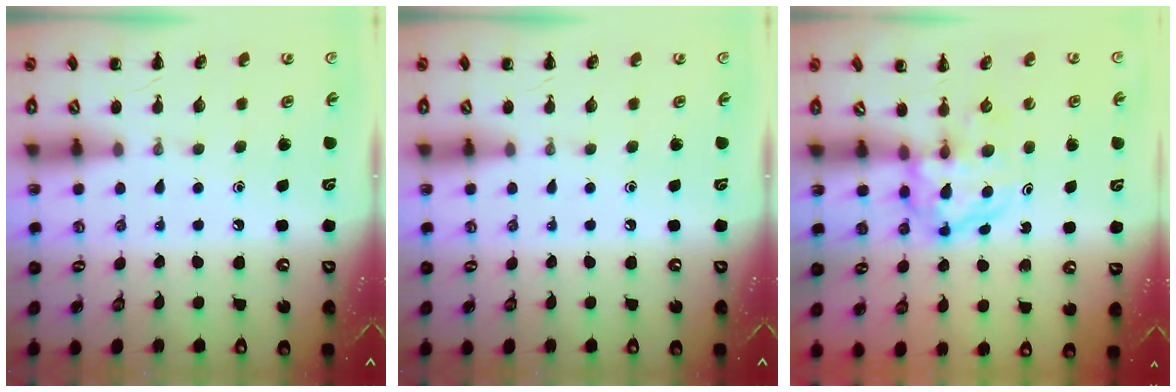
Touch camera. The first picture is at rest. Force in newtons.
{"total": 0.0}
{"total": 3.8, "press": 3.8, "slide": 0.5}